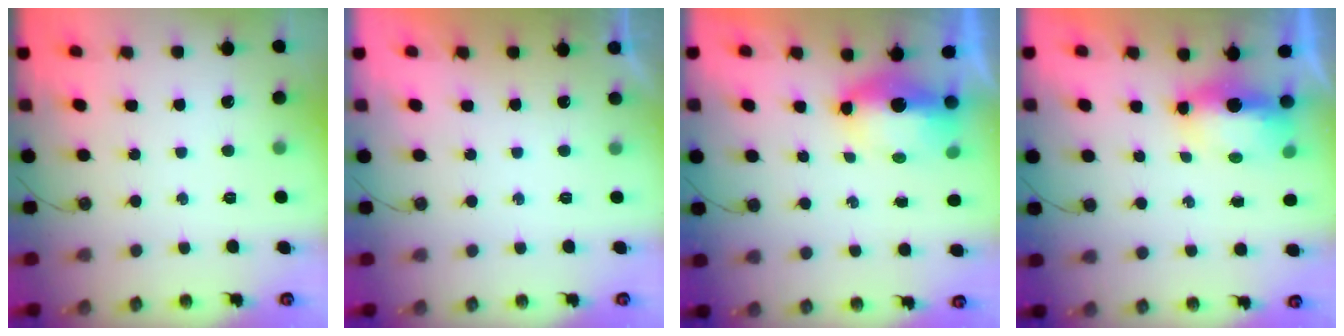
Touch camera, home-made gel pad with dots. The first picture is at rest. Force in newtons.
{"total": 0.0}
{"total": 7.9, "press": 7.6, "slide": 2.0}
{"total": 9.6, "press": 7.9, "slide": 5.4}